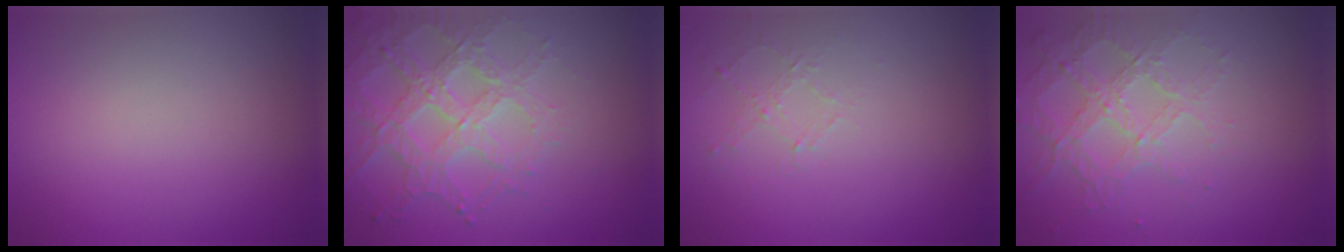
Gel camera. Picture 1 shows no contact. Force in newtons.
{"total": 4.7, "press": 4.1, "slide": 2.3}
{"total": 1.0, "press": 0.4, "slide": 0.9}
{"total": 4.2, "press": 3.0, "slide": 2.9}